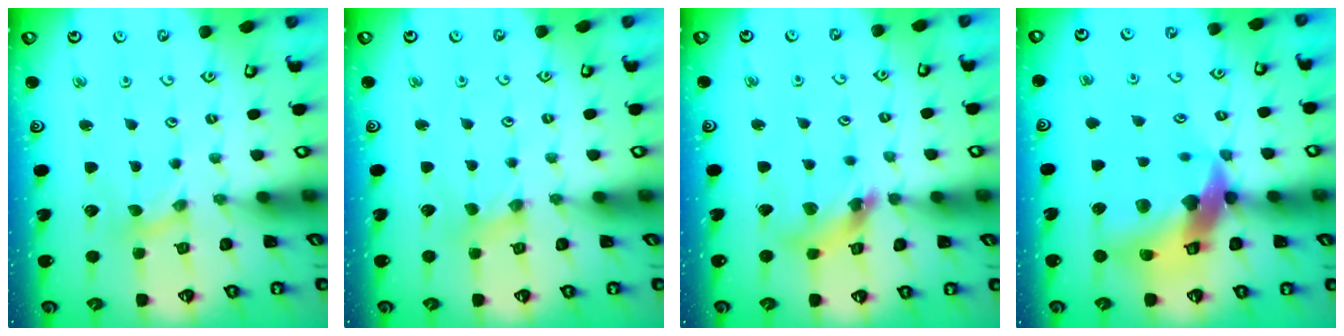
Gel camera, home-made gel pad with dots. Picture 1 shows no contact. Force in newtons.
{"total": 1.2, "press": 1.2, "slide": 0.3}
{"total": 9.5, "press": 9.5, "slide": 0.9}
{"total": 17.0, "press": 16.9, "slide": 2.3}